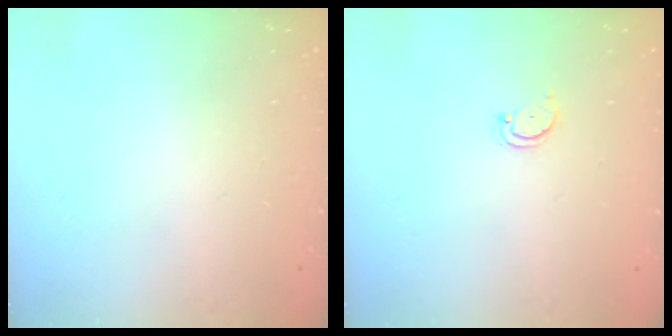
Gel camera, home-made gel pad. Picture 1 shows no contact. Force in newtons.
{"total": 2.5, "press": 2.4, "slide": 0.5}